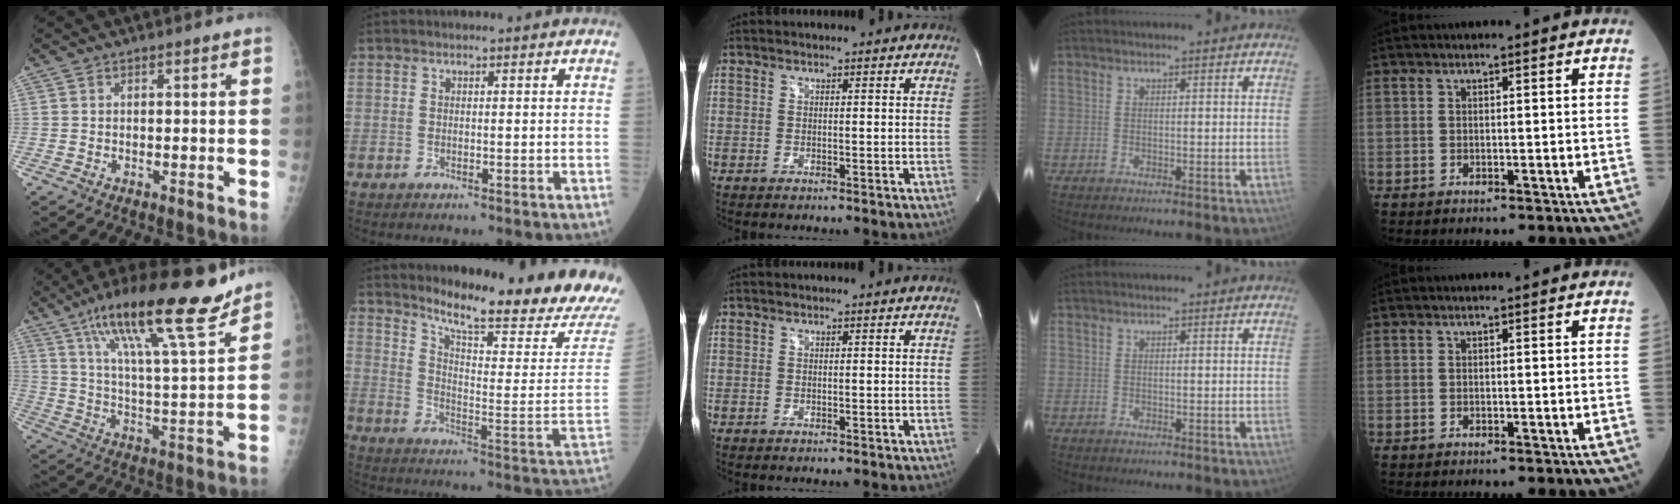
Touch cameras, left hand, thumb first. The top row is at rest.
{"thumb": {"total": 21.7, "force": [15.4, 3.4, 14.9], "torque": [-0.224, -0.065, 0.254]}, "index": {"total": 19.5, "force": [17.9, -0.9, 7.8], "torque": [-0.135, -0.107, 0.236]}}